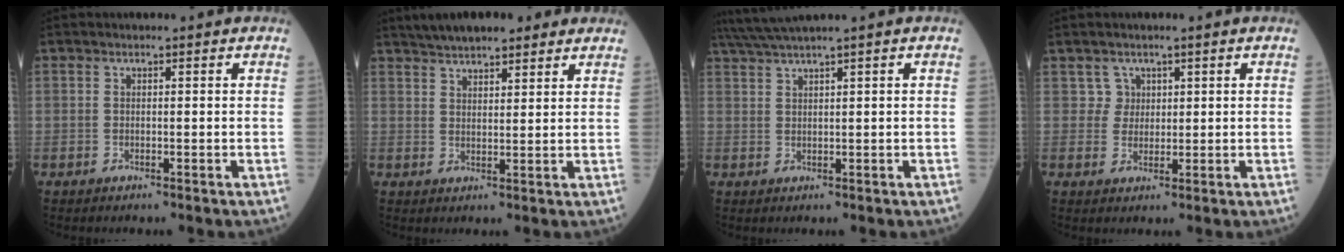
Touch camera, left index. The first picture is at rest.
{"total": 9.9, "force": [8.1, 2.8, 5.0], "torque": [-0.073, 0.031, 0.122]}
{"total": 4.0, "force": [3.2, -1.3, 2.0], "torque": [-0.050, 0.013, 0.072]}
{"total": 2.1, "force": [1.0, 1.9, -0.2], "torque": [0.008, 0.003, 0.012]}